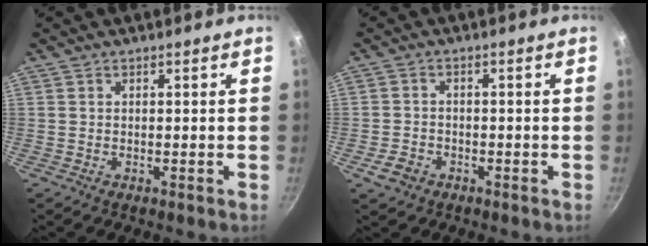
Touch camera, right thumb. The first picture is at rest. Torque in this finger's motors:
{"motor_torque": [-0.15, 0.10, -0.30, 0.16, -0.01]}